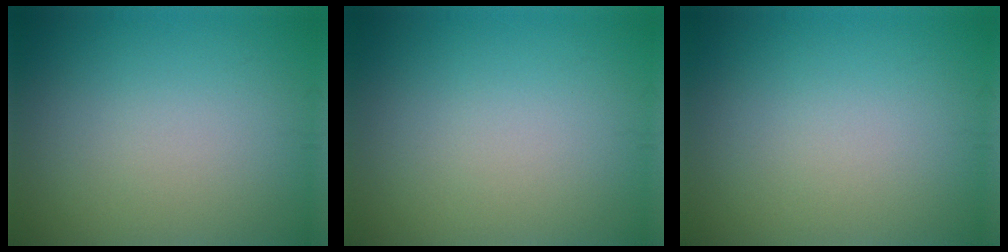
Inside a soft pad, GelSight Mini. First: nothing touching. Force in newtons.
{"total": 0.0}
{"total": 0.0}